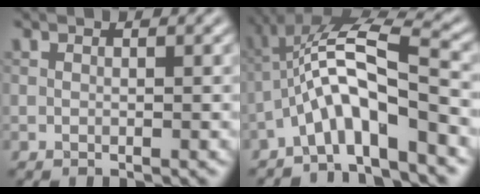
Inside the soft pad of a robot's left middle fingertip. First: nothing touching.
{"total": 7.6, "force": [-3.2, 1.7, 6.7], "torque": [-0.123, 0.022, -0.068]}